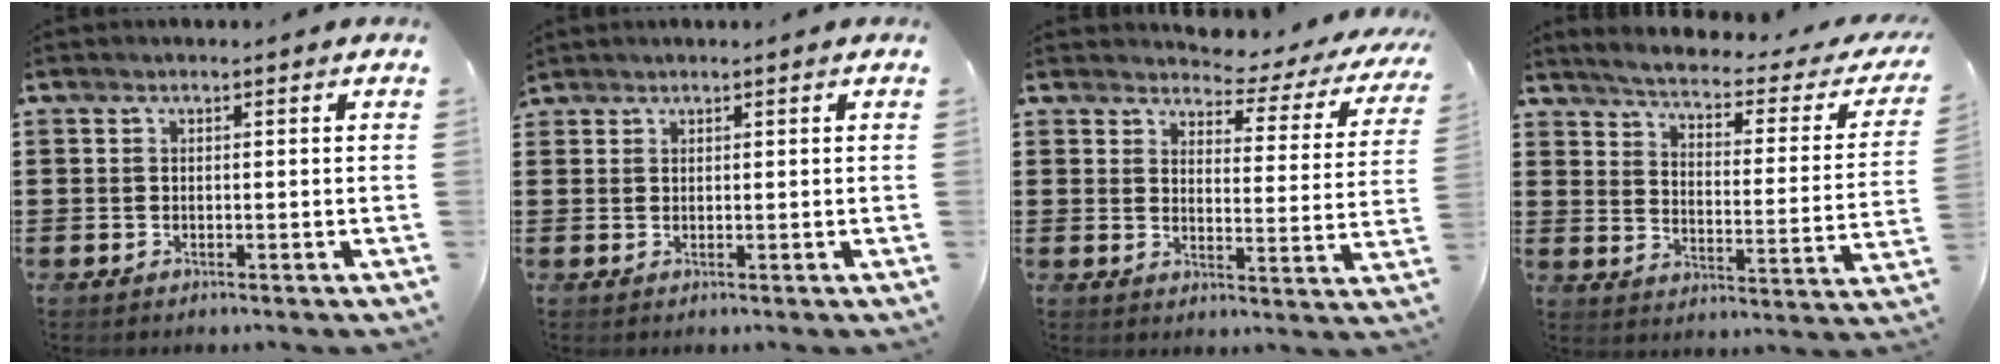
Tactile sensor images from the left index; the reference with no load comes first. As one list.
[{"total": 1.0, "force": [1.0, 0.2, 0.0], "torque": [-0.003, 0.001, 0.021]}, {"total": 3.2, "force": [2.9, 1.1, 1.0], "torque": [-0.031, -0.025, 0.041]}, {"total": 2.8, "force": [2.3, -0.2, 1.5], "torque": [-0.046, -0.028, 0.028]}]